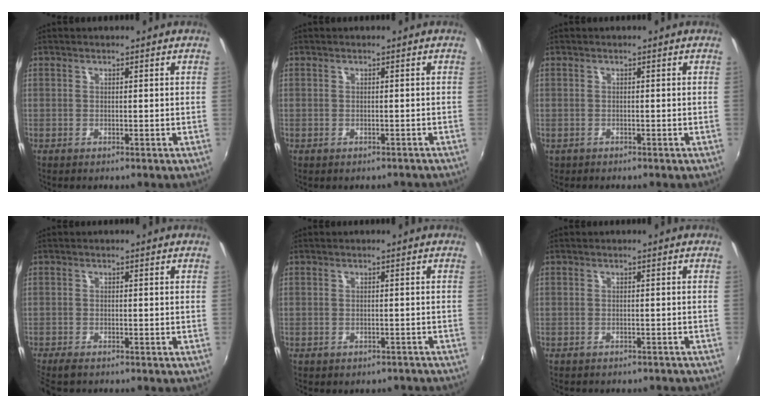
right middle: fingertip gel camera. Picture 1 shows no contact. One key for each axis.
{"total": 2.2, "fx": -1.8, "fy": 1.0, "fz": 0.7, "tx": -0.012, "ty": -0.006, "tz": -0.020}
{"total": 0.8, "fx": -0.5, "fy": 0.6, "fz": 0.1, "tx": -0.006, "ty": -0.003, "tz": -0.007}
{"total": 3.5, "fx": -3.0, "fy": 0.9, "fz": 1.7, "tx": -0.041, "ty": -0.019, "tz": -0.054}
{"total": 4.4, "fx": -3.6, "fy": 2.2, "fz": 1.3, "tx": -0.025, "ty": -0.007, "tz": -0.036}
{"total": 4.1, "fx": -3.6, "fy": 1.5, "fz": 1.2, "tx": -0.026, "ty": -0.012, "tz": -0.042}